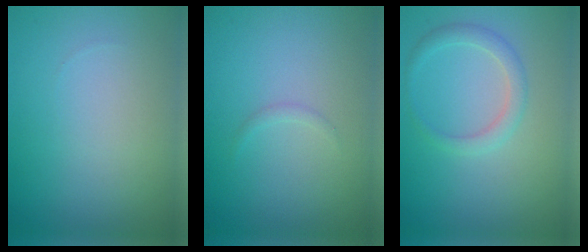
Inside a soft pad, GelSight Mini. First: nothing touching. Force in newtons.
{"total": 0.5, "press": 0.5, "slide": 0.0}
{"total": 1.9, "press": 1.9, "slide": 0.1}